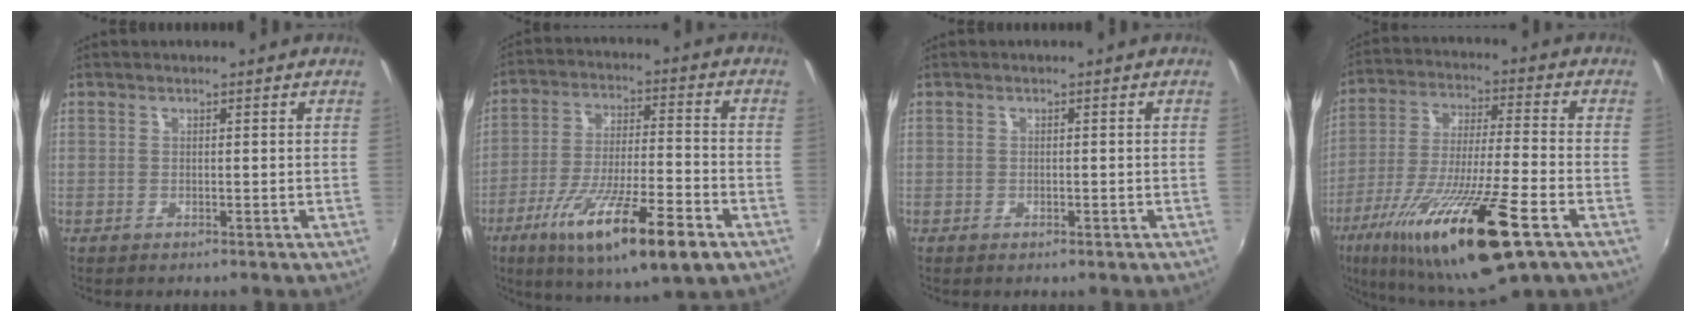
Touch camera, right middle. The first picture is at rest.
{"total": 19.9, "force": [-10.7, 3.8, 16.3], "torque": [-0.295, -0.046, -0.178]}
{"total": 1.2, "force": [-0.7, 0.6, 0.8], "torque": [-0.012, -0.002, -0.011]}
{"total": 23.3, "force": [-12.9, 3.6, 19.0], "torque": [-0.364, -0.054, -0.227]}